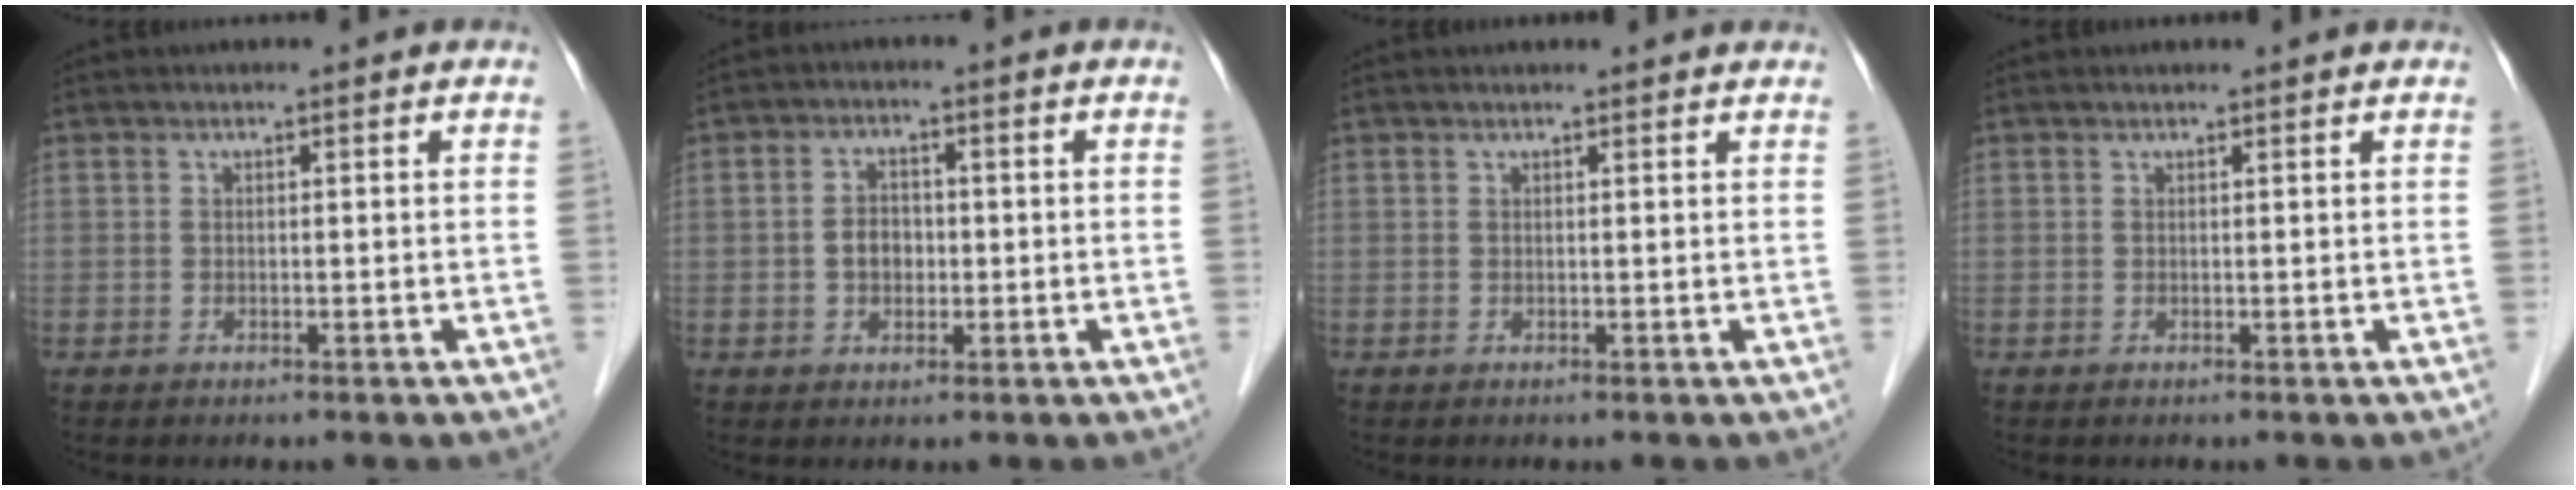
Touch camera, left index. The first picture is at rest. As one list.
[{"total": 3.7, "force": [-0.4, 2.6, 2.5], "torque": [-0.054, 0.010, -0.006]}, {"total": 3.0, "force": [2.9, 0.3, 0.8], "torque": [-0.014, 0.016, 0.030]}, {"total": 1.2, "force": [1.1, 0.1, 0.3], "torque": [-0.010, 0.011, 0.017]}]